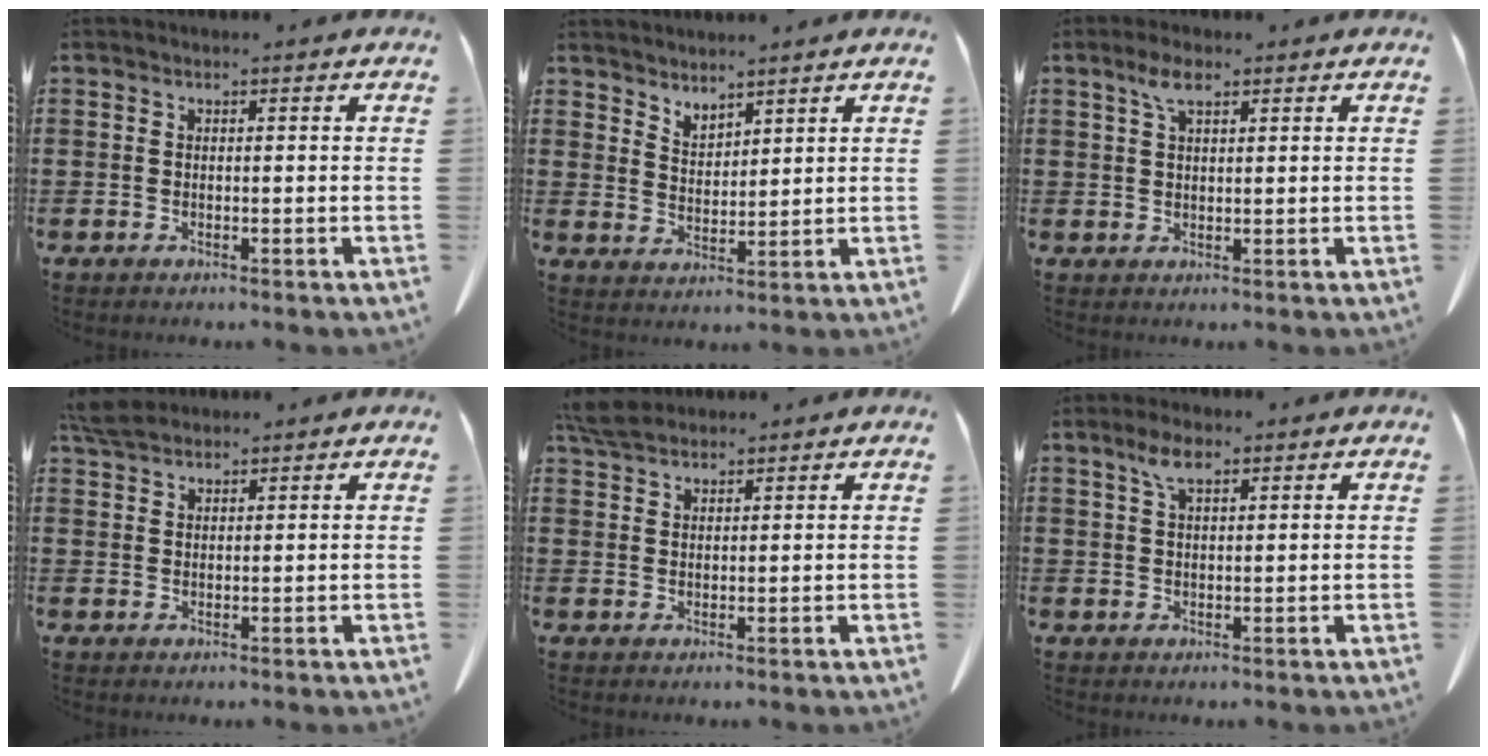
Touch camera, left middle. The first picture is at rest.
{"total": 3.2, "force": [3.2, 0.4, -0.2], "torque": [-0.005, -0.011, 0.061]}
{"total": 3.6, "force": [2.0, 1.2, 2.8], "torque": [-0.061, 0.006, 0.035]}
{"total": 3.7, "force": [3.2, 1.0, 1.5], "torque": [-0.038, 0.001, 0.061]}
{"total": 4.0, "force": [3.5, 1.1, 1.7], "torque": [-0.042, 0.001, 0.066]}
{"total": 3.9, "force": [2.2, 1.4, 2.9], "torque": [-0.063, 0.007, 0.038]}